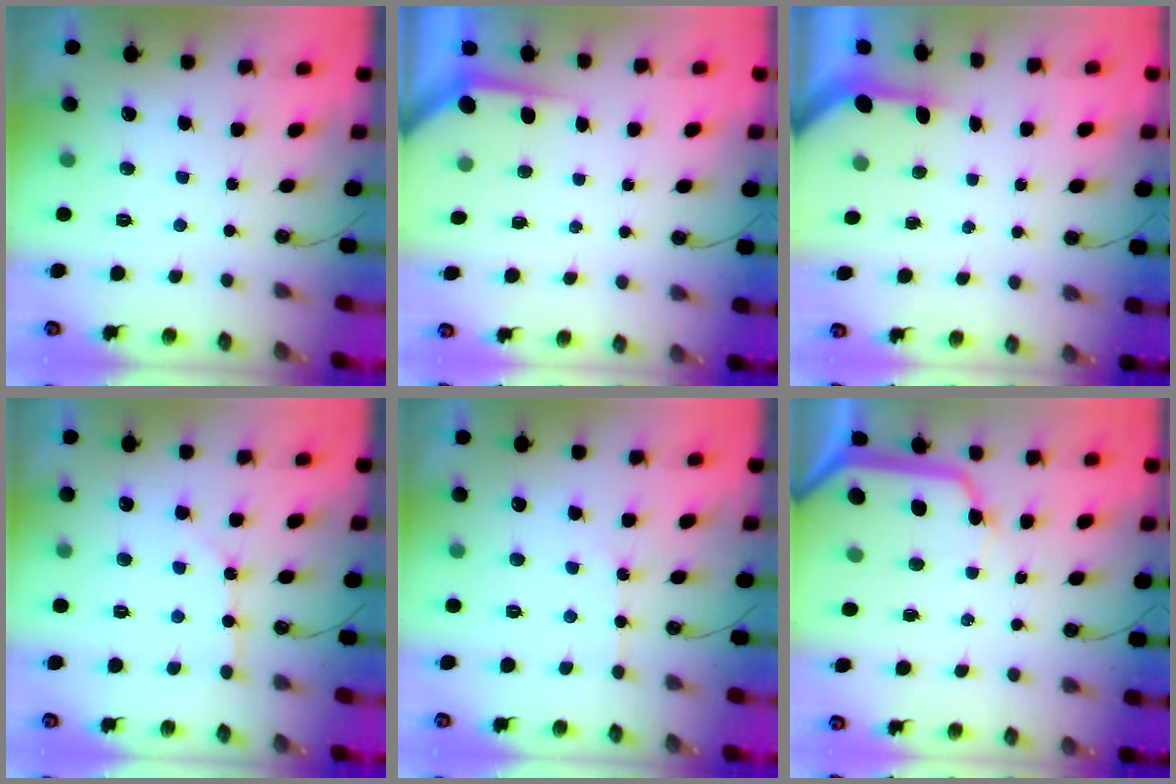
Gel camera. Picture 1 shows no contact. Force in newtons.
{"total": 3.6, "press": 3.6, "slide": 0.3}
{"total": 3.0, "press": 3.0, "slide": 0.2}
{"total": 2.9, "press": 2.8, "slide": 0.4}
{"total": 3.7, "press": 3.7, "slide": 0.6}
{"total": 10.8, "press": 10.7, "slide": 1.5}